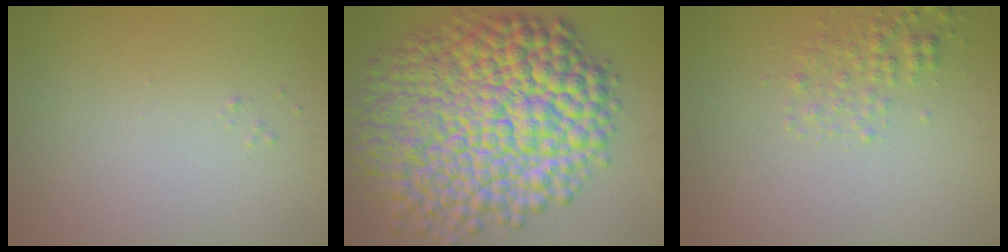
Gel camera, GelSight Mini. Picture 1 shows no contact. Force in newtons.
{"total": 15.5, "press": 15.5, "slide": 0.1}
{"total": 1.8, "press": 1.8, "slide": 0.1}